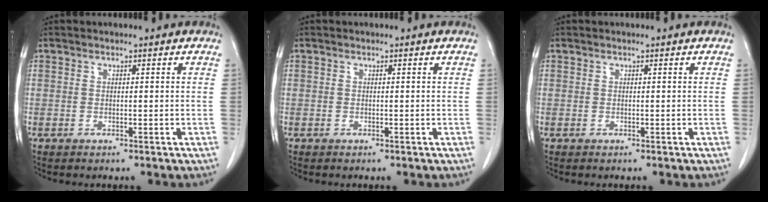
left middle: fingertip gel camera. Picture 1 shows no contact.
{"total": 0.0}
{"total": 0.0}